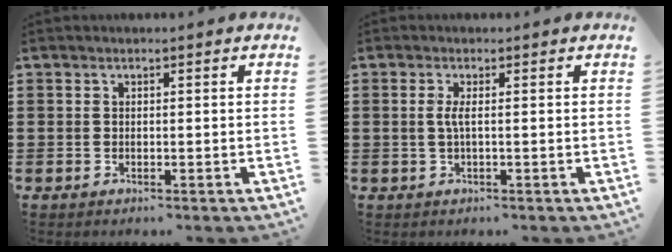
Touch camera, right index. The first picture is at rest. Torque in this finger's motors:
{"motor_torque": [0.82, 0.30, 0.25, 0.09]}